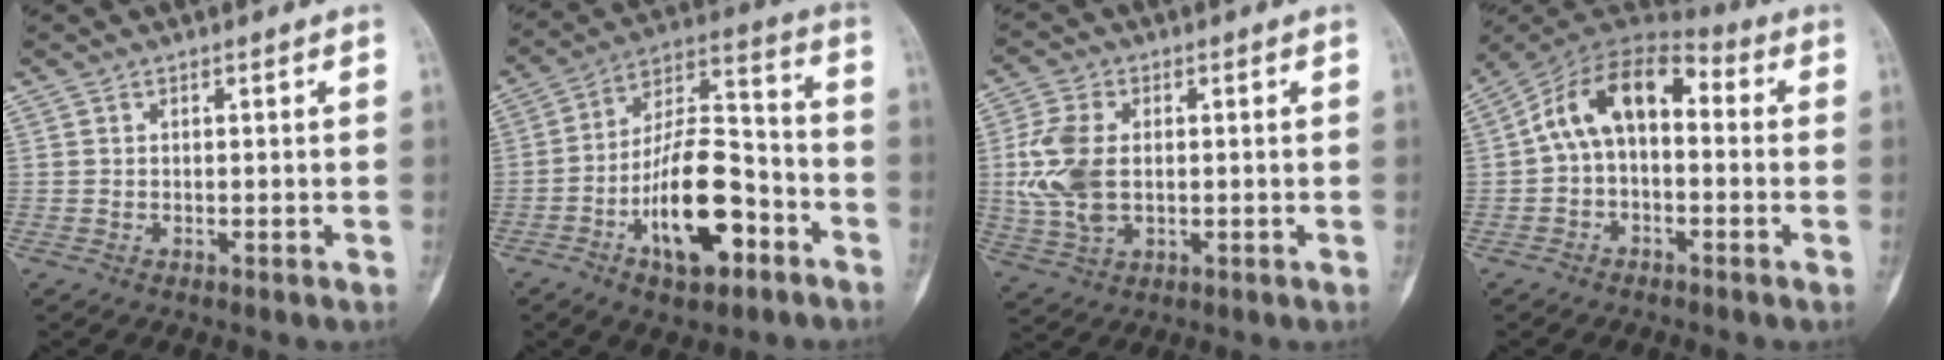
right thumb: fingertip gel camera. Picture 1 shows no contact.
{"total": 18.5, "force": [-7.6, 8.3, 14.7], "torque": [-0.236, 0.059, -0.125]}
{"total": 10.5, "force": [0.3, 6.5, 8.2], "torque": [-0.182, 0.002, 0.009]}
{"total": 12.8, "force": [0.5, 7.8, 10.1], "torque": [-0.156, 0.049, -0.008]}